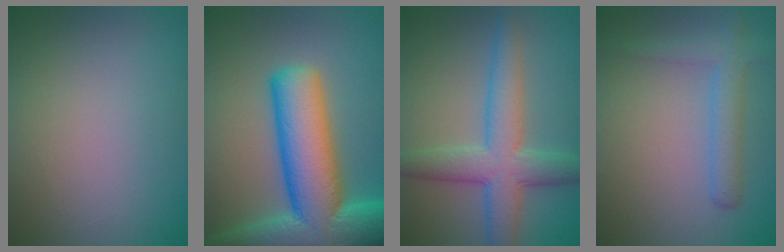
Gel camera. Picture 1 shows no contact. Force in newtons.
{"total": 15.6, "press": 15.6, "slide": 0.7}
{"total": 6.1, "press": 6.1, "slide": 0.1}
{"total": 3.0, "press": 3.0, "slide": 0.2}